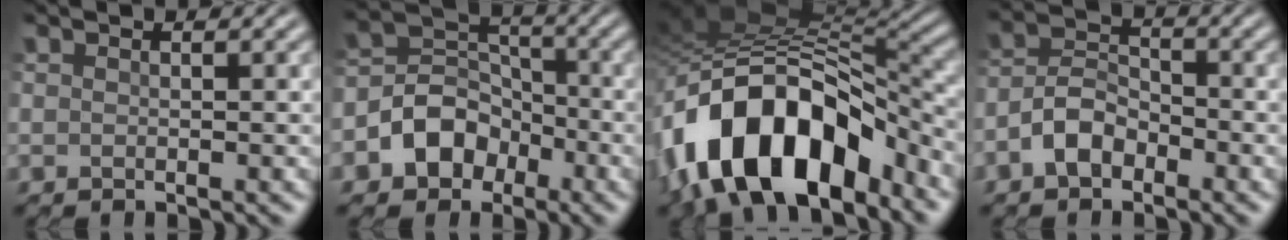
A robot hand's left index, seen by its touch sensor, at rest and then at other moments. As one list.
[{"total": 5.2, "force": [-3.0, 3.8, 2.0], "torque": [-0.024, 0.002, -0.057]}, {"total": 14.9, "force": [-7.0, 8.1, 10.4], "torque": [-0.179, 0.004, -0.124]}, {"total": 3.4, "force": [-2.3, 1.8, 1.7], "torque": [-0.032, 0.008, -0.048]}]